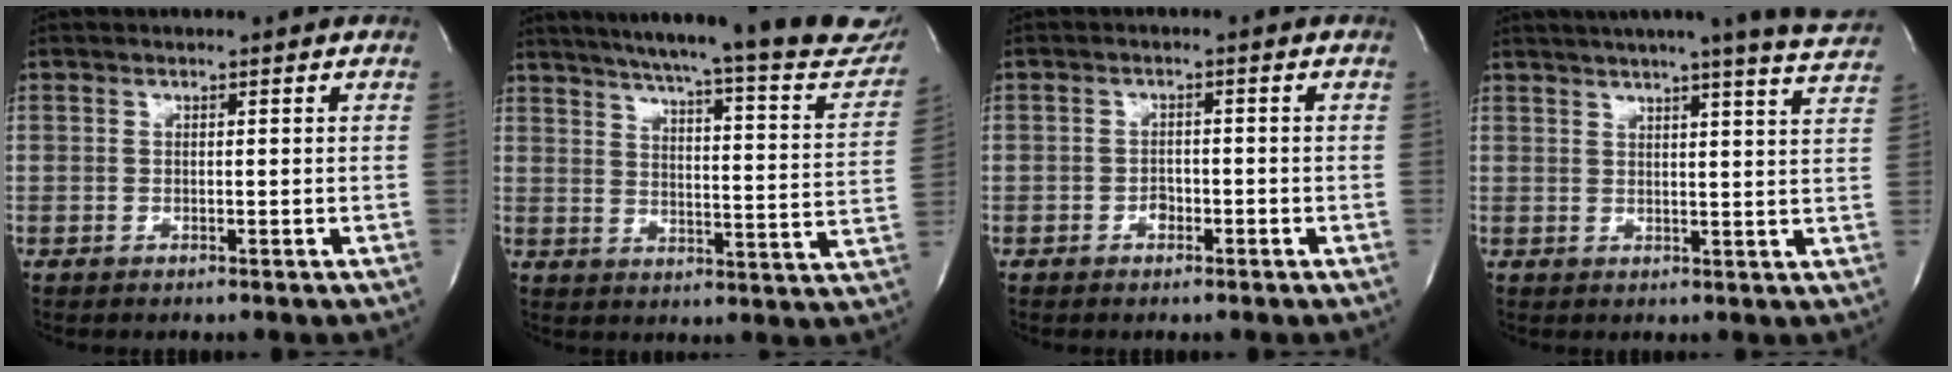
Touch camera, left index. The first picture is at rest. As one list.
[{"total": 26.8, "force": [23.6, 2.2, 12.6], "torque": [-0.186, -0.068, 0.284]}, {"total": 2.0, "force": [-1.5, 1.1, 0.7], "torque": [-0.009, 0.001, -0.025]}, {"total": 15.5, "force": [13.8, -1.1, 7.0], "torque": [-0.107, -0.040, 0.155]}]